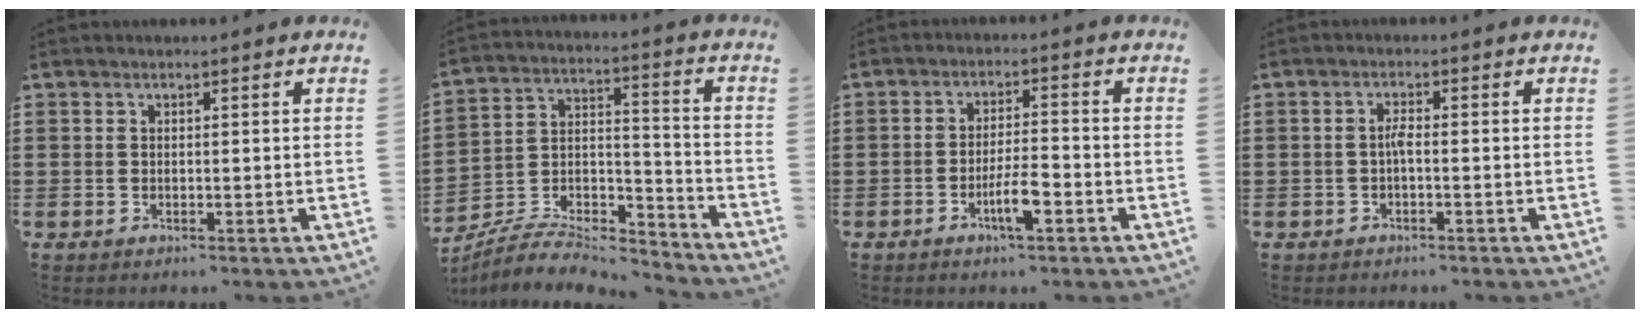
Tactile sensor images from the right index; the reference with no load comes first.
{"total": 7.2, "force": [-6.7, 1.6, 2.1], "torque": [-0.037, 0.007, -0.131]}
{"total": 5.3, "force": [-2.4, 1.1, 4.5], "torque": [-0.088, -0.001, -0.047]}
{"total": 1.8, "force": [-0.5, 0.2, 1.7], "torque": [-0.043, -0.001, -0.012]}